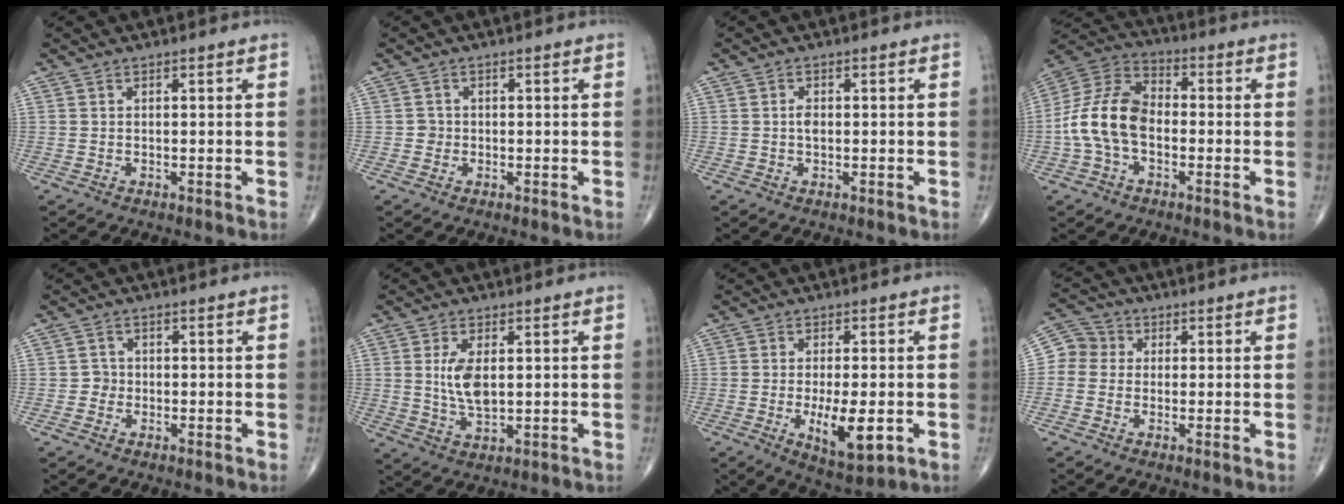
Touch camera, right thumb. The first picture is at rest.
{"total": 1.3, "force": [-0.3, 1.3, 0.2], "torque": [0.006, 0.006, -0.007]}
{"total": 1.5, "force": [0.0, 1.0, 1.2], "torque": [-0.016, 0.002, -0.002]}
{"total": 13.1, "force": [-2.2, 8.5, 9.7], "torque": [-0.186, 0.039, -0.051]}
{"total": 1.7, "force": [-0.5, 1.6, 0.3], "torque": [0.007, 0.008, -0.014]}
{"total": 5.3, "force": [1.0, 2.1, 4.7], "torque": [-0.095, -0.012, 0.025]}
{"total": 9.8, "force": [-2.4, 3.6, 8.8], "torque": [-0.136, -0.016, -0.032]}
{"total": 5.6, "force": [0.2, 5.3, 1.8], "torque": [-0.011, 0.014, -0.010]}